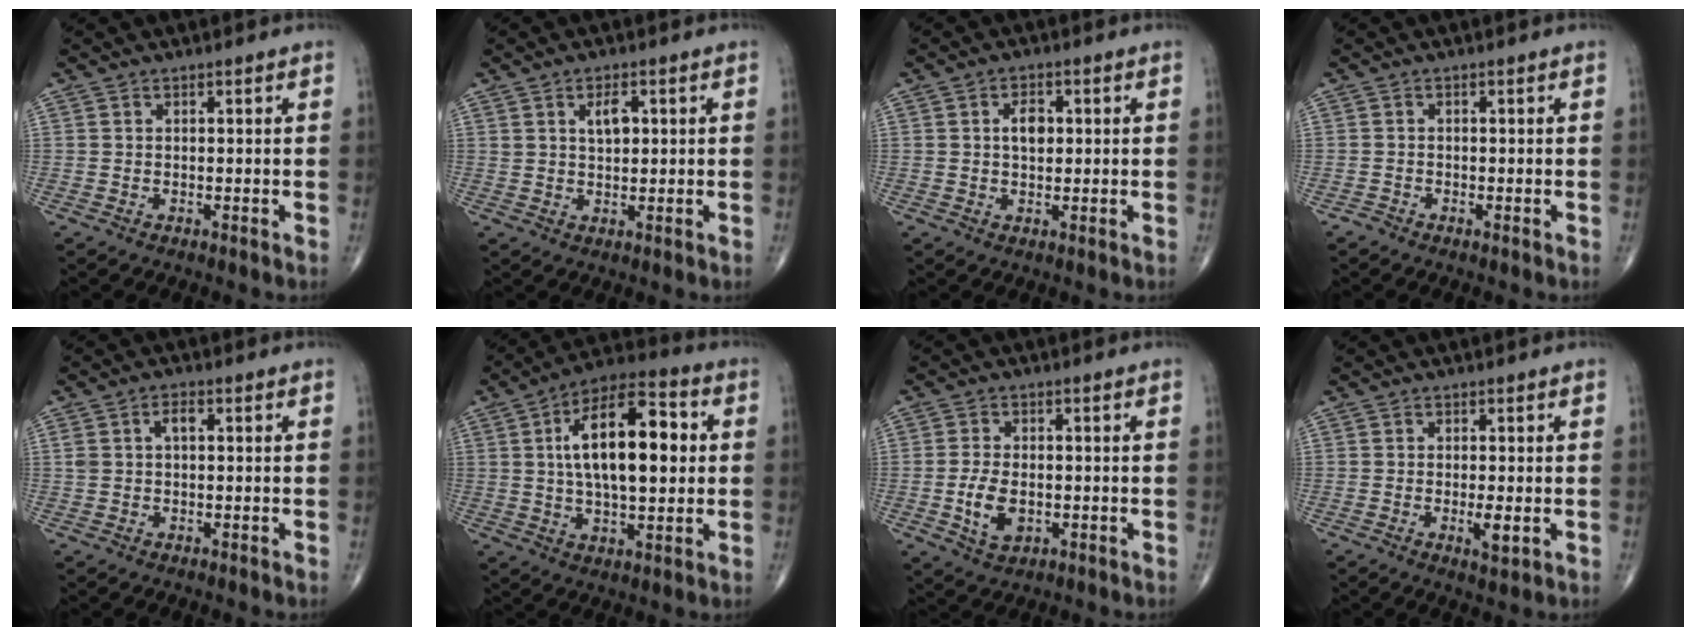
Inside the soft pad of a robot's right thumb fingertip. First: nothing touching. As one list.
[{"total": 3.9, "force": [1.3, 2.0, 3.0], "torque": [-0.044, -0.007, 0.022]}, {"total": 3.9, "force": [0.7, 2.4, 3.0], "torque": [-0.042, 0.002, 0.009]}, {"total": 0.7, "force": [-0.6, 0.3, 0.1], "torque": [-0.001, 0.000, -0.016]}, {"total": 3.3, "force": [0.7, 1.8, 2.6], "torque": [-0.056, 0.013, 0.013]}, {"total": 19.4, "force": [2.9, 8.7, 17.1], "torque": [-0.265, 0.017, 0.041]}, {"total": 6.5, "force": [-1.2, 3.8, 5.0], "torque": [-0.089, -0.003, -0.017]}, {"total": 3.3, "force": [-0.6, 0.9, 3.1], "torque": [-0.051, -0.008, -0.010]}]